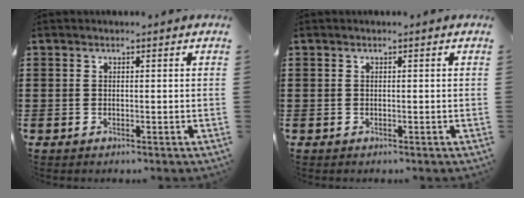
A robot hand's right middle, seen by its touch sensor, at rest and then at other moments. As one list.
[{"total": 0.0}]